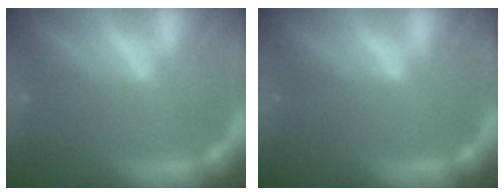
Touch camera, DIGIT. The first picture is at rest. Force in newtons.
{"total": 0.0}